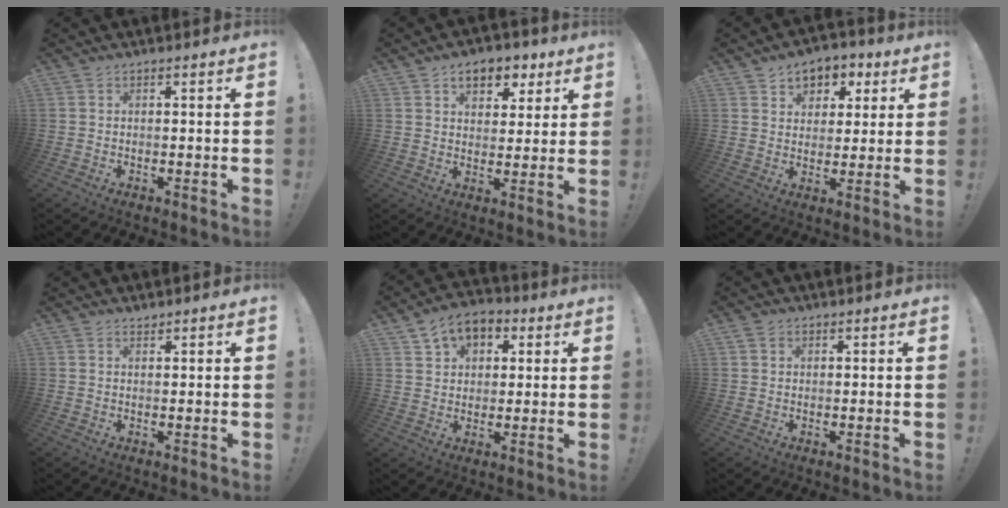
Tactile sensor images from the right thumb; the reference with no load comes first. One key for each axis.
{"total": 9.2, "fx": 4.8, "fy": 6.1, "fz": 4.9, "tx": -0.063, "ty": -0.021, "tz": 0.087}
{"total": 6.5, "fx": 2.3, "fy": 5.8, "fz": 1.8, "tx": -0.020, "ty": -0.011, "tz": 0.046}
{"total": 0.9, "fx": 0.9, "fy": 0.2, "fz": 0.1, "tx": 0.004, "ty": -0.003, "tz": 0.016}
{"total": 9.0, "fx": 4.3, "fy": 6.6, "fz": 4.4, "tx": -0.068, "ty": -0.015, "tz": 0.084}
{"total": 1.4, "fx": 0.8, "fy": 1.1, "fz": 0.4, "tx": -0.002, "ty": 0.000, "tz": 0.015}